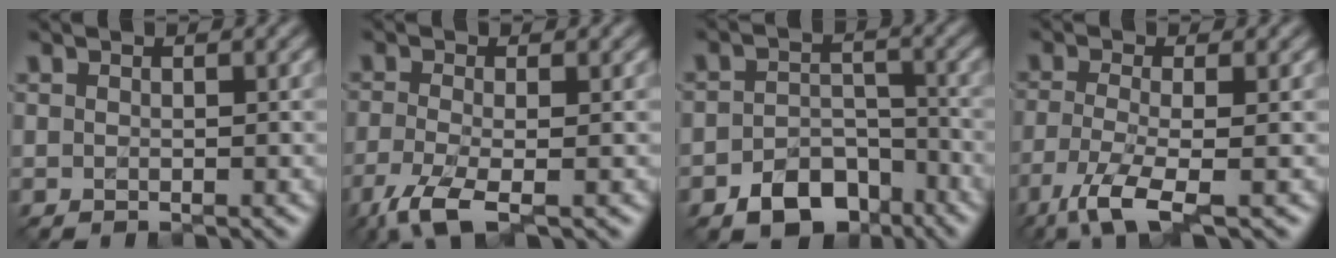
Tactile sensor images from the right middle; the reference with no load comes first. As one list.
[{"total": 4.0, "force": [-2.4, 0.9, 3.0], "torque": [-0.074, -0.003, -0.059]}, {"total": 5.2, "force": [-3.5, 3.2, 2.1], "torque": [-0.035, 0.004, -0.057]}, {"total": 5.3, "force": [-3.2, 1.2, 4.0], "torque": [-0.092, -0.004, -0.070]}]